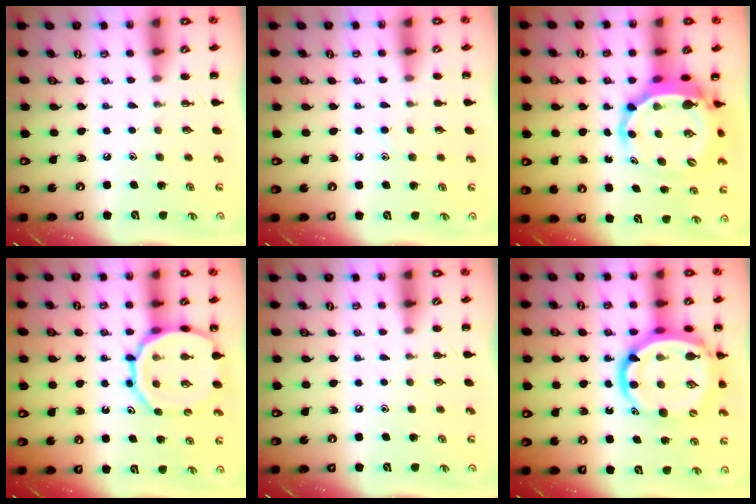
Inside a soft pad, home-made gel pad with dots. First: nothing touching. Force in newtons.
{"total": 5.3, "press": 4.9, "slide": 2.1}
{"total": 7.1, "press": 6.9, "slide": 1.9}
{"total": 16.6, "press": 16.4, "slide": 3.0}
{"total": 0.0}
{"total": 17.1, "press": 16.4, "slide": 4.6}